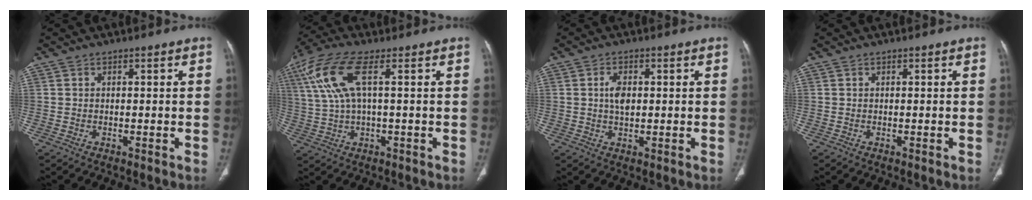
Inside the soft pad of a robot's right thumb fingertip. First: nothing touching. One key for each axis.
{"total": 10.7, "fx": 3.5, "fy": 3.2, "fz": 9.6, "tx": -0.246, "ty": 0.017, "tz": 0.071}
{"total": 3.6, "fx": 0.6, "fy": 2.1, "fz": 2.9, "tx": -0.049, "ty": -0.001, "tz": 0.012}
{"total": 0.0}